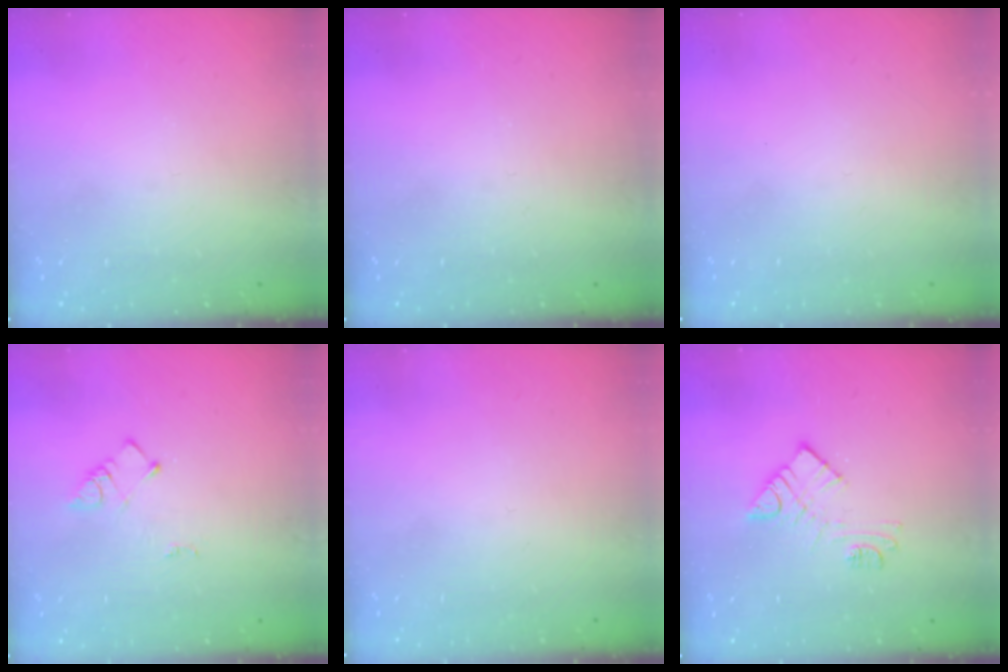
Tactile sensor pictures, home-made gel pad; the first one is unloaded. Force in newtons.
{"total": 0.0}
{"total": 1.7, "press": 1.7, "slide": 0.1}
{"total": 4.0, "press": 3.9, "slide": 0.5}
{"total": 1.7, "press": 1.7, "slide": 0.1}
{"total": 9.8, "press": 9.8, "slide": 0.7}